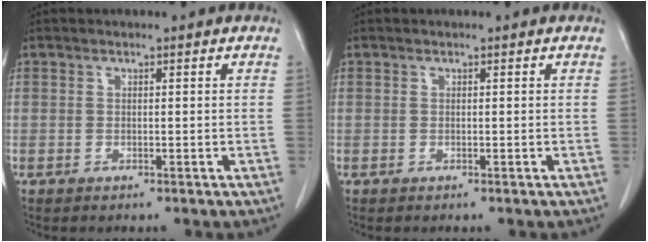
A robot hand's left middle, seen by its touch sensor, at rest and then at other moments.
{"total": 0.0}